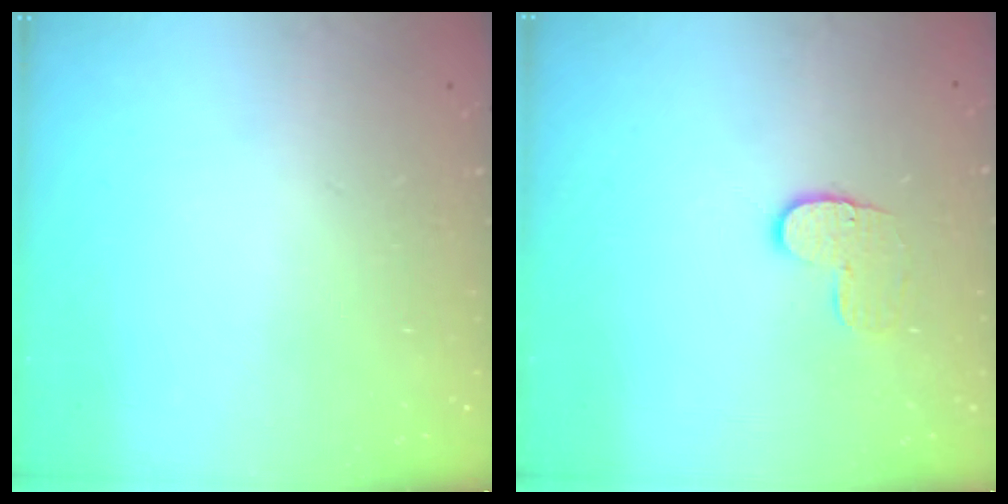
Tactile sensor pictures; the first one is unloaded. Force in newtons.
{"total": 6.3, "press": 6.3, "slide": 0.7}